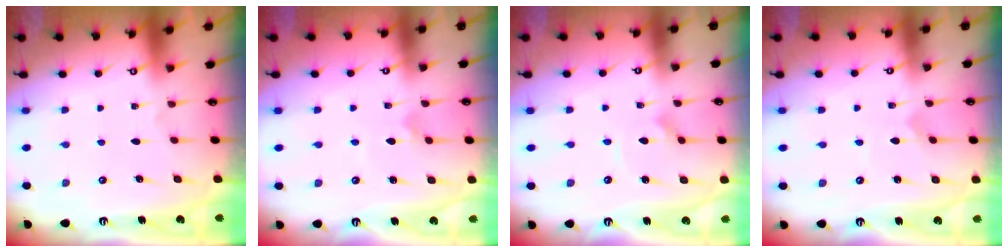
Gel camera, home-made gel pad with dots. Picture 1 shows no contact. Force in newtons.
{"total": 2.7, "press": 2.6, "slide": 0.5}
{"total": 2.9, "press": 2.9, "slide": 0.3}
{"total": 1.4, "press": 1.4, "slide": 0.1}